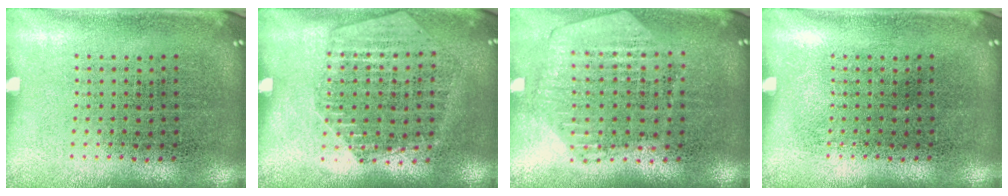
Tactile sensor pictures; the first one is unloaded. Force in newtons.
{"total": 1.5, "press": 1.5, "slide": 0.0}
{"total": 0.8, "press": 0.8, "slide": 0.1}
{"total": 0.0}